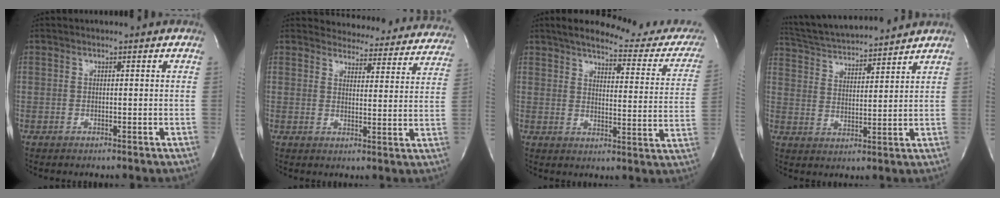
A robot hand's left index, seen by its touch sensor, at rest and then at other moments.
{"total": 19.1, "force": [18.2, 5.0, 3.0], "torque": [-0.013, -0.051, 0.191]}
{"total": 20.4, "force": [18.2, 4.2, 8.4], "torque": [-0.096, -0.043, 0.204]}
{"total": 13.8, "force": [13.0, 1.2, 4.6], "torque": [-0.092, 0.018, 0.216]}